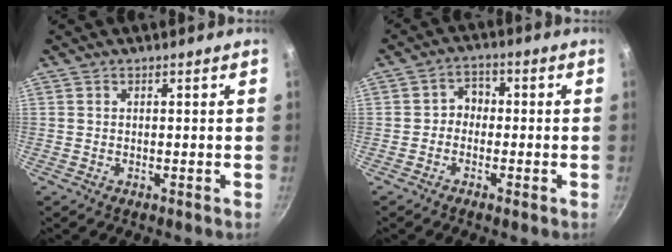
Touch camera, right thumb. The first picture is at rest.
{"total": 4.1, "force": [-1.0, 3.4, 2.0], "torque": [-0.002, 0.021, -0.024]}